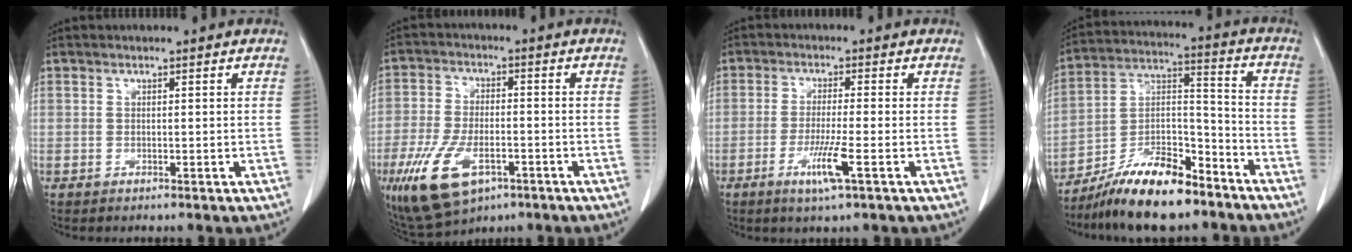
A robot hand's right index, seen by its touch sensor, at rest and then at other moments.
{"total": 12.1, "force": [-5.8, 5.9, 8.8], "torque": [-0.184, -0.008, -0.093]}
{"total": 5.4, "force": [-2.3, -0.3, 4.9], "torque": [-0.093, -0.012, -0.041]}
{"total": 14.3, "force": [-11.4, 3.6, 8.0], "torque": [-0.144, 0.019, -0.200]}